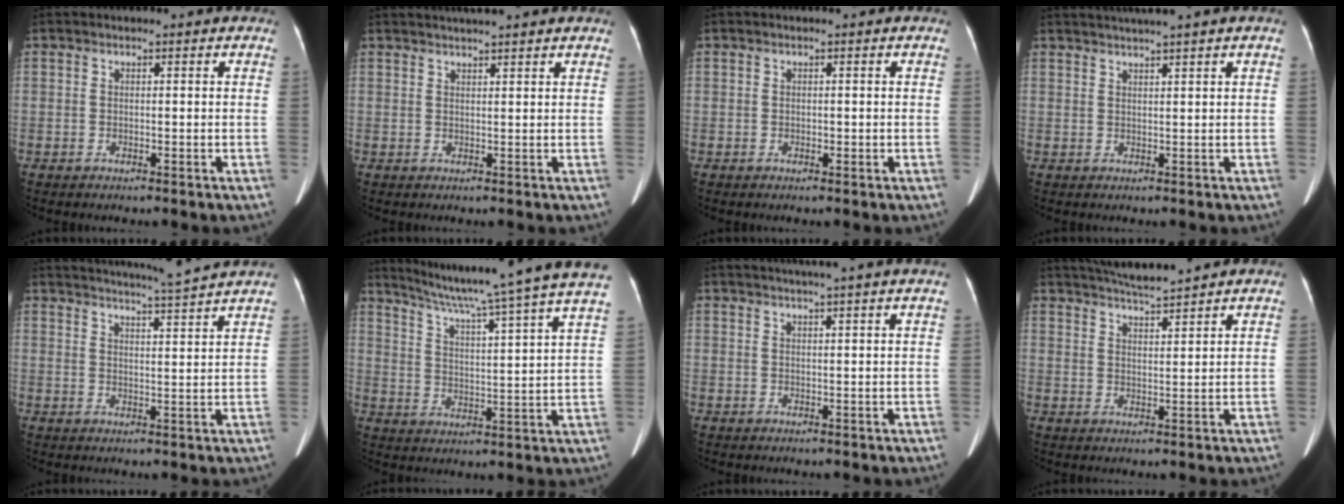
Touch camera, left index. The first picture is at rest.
{"total": 5.7, "force": [5.1, 0.0, 2.5], "torque": [-0.035, 0.035, 0.066]}
{"total": 0.6, "force": [-0.2, 0.4, 0.4], "torque": [-0.009, 0.000, -0.002]}
{"total": 4.4, "force": [3.5, -1.0, 2.5], "torque": [-0.037, 0.023, 0.059]}
{"total": 10.1, "force": [9.3, -2.1, 3.3], "torque": [-0.058, -0.015, 0.128]}
{"total": 23.7, "force": [20.3, -2.3, 12.0], "torque": [-0.195, -0.042, 0.273]}
{"total": 5.2, "force": [4.2, -1.2, 2.8], "torque": [-0.037, 0.016, 0.054]}
{"total": 6.3, "force": [5.9, -0.9, 2.1], "torque": [-0.043, 0.007, 0.105]}